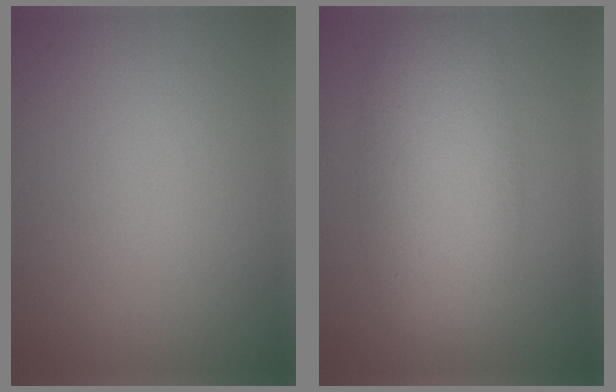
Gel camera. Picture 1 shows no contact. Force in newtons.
{"total": 7.2, "press": 7.2, "slide": 0.2}